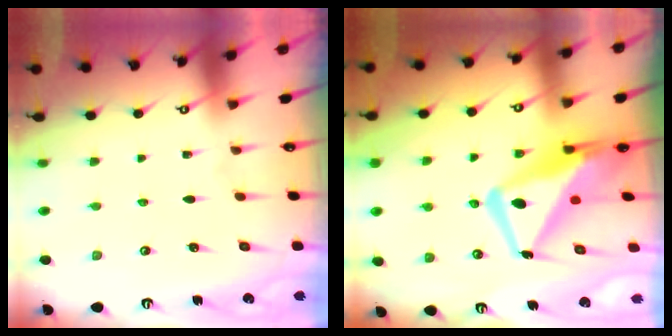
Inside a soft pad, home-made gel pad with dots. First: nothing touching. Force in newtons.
{"total": 16.9, "press": 16.8, "slide": 1.9}